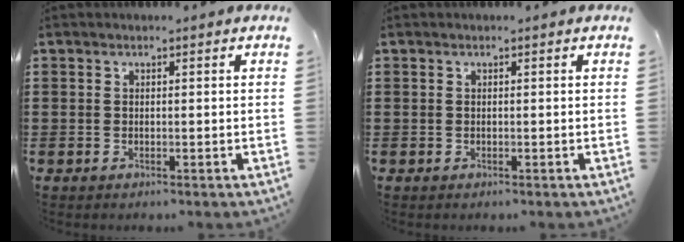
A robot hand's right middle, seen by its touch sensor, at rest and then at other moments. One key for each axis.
{"total": 0.0}